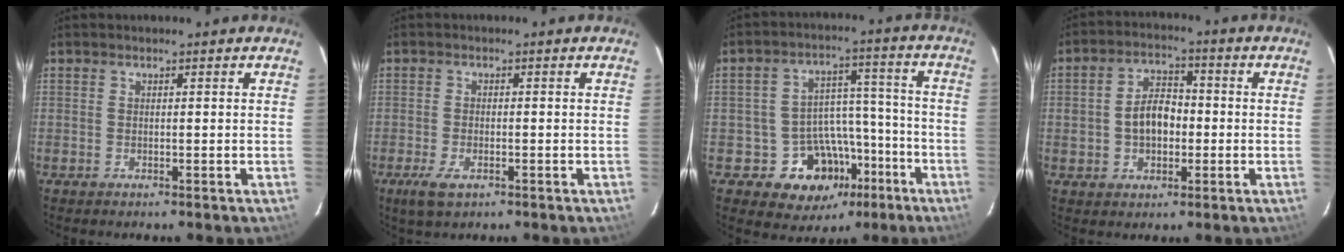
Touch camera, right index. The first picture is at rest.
{"total": 4.3, "force": [-2.4, 1.8, 3.0], "torque": [-0.073, -0.009, -0.043]}
{"total": 12.8, "force": [-6.9, 10.0, 3.8], "torque": [-0.071, 0.047, -0.081]}
{"total": 7.5, "force": [-0.8, 5.1, 5.5], "torque": [-0.102, 0.021, -0.005]}